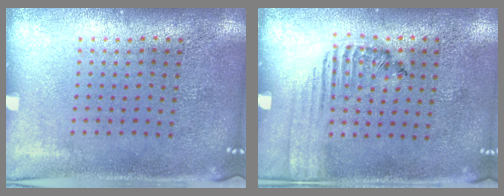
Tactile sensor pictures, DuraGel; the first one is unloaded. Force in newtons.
{"total": 1.6, "press": 1.2, "slide": 1.0}